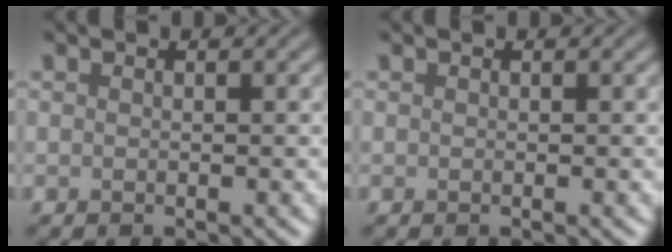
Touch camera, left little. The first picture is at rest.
{"total": 0.0}